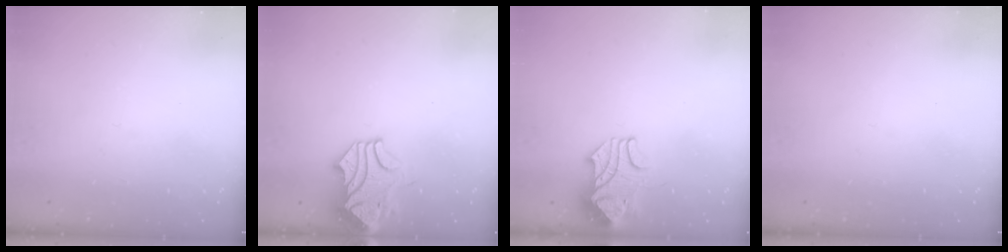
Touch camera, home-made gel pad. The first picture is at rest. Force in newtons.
{"total": 2.1, "press": 1.9, "slide": 0.9}
{"total": 2.6, "press": 2.4, "slide": 1.0}
{"total": 0.0}